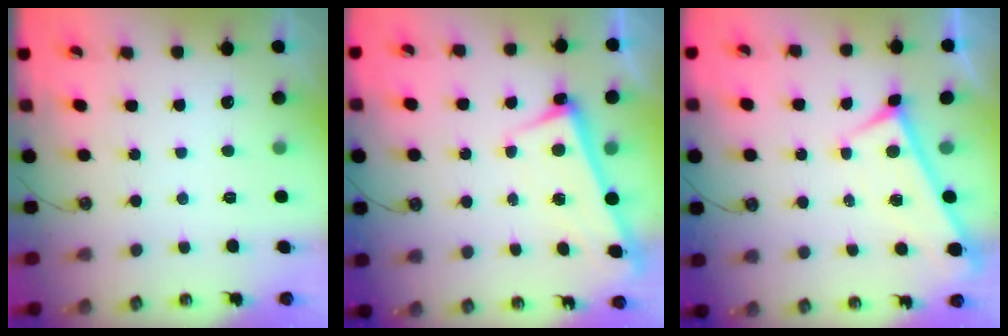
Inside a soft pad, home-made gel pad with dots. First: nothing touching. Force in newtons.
{"total": 2.9, "press": 2.8, "slide": 0.4}
{"total": 0.0}